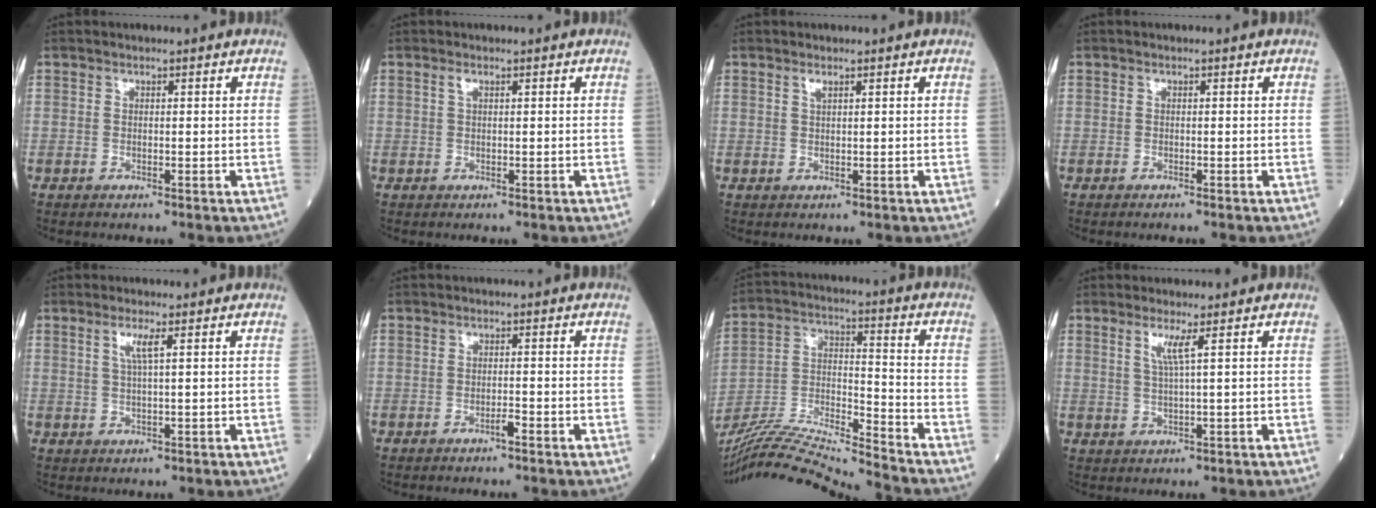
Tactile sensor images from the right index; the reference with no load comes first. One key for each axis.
{"total": 0.8, "fx": 0.4, "fy": 0.2, "fz": 0.7, "tx": -0.019, "ty": 0.004, "tz": 0.008}
{"total": 0.9, "fx": 0.6, "fy": 0.0, "fz": 0.6, "tx": -0.014, "ty": -0.002, "tz": 0.011}
{"total": 0.0}
{"total": 2.6, "fx": 1.0, "fy": -0.2, "fz": 2.4, "tx": -0.053, "ty": 0.001, "tz": 0.020}
{"total": 1.1, "fx": -0.8, "fy": 0.0, "fz": 0.7, "tx": -0.014, "ty": 0.001, "tz": -0.015}
{"total": 18.5, "fx": -17.3, "fy": -1.6, "fz": 6.4, "tx": -0.125, "ty": -0.007, "tz": -0.308}
{"total": 2.8, "fx": 1.3, "fy": -0.7, "fz": 2.4, "tx": -0.051, "ty": -0.006, "tz": 0.026}